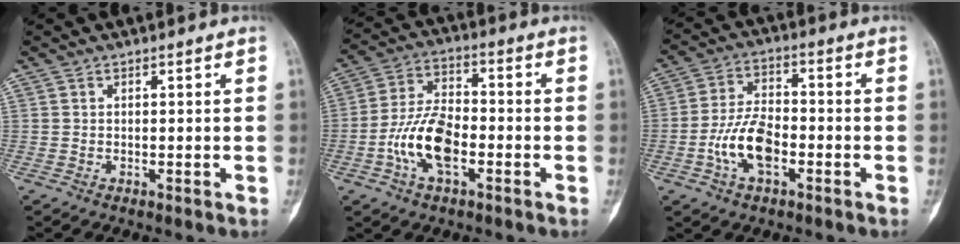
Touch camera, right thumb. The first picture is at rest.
{"total": 11.4, "force": [-3.6, 5.7, 9.2], "torque": [-0.172, 0.027, -0.075]}
{"total": 9.6, "force": [-3.2, 5.0, 7.5], "torque": [-0.139, 0.023, -0.065]}